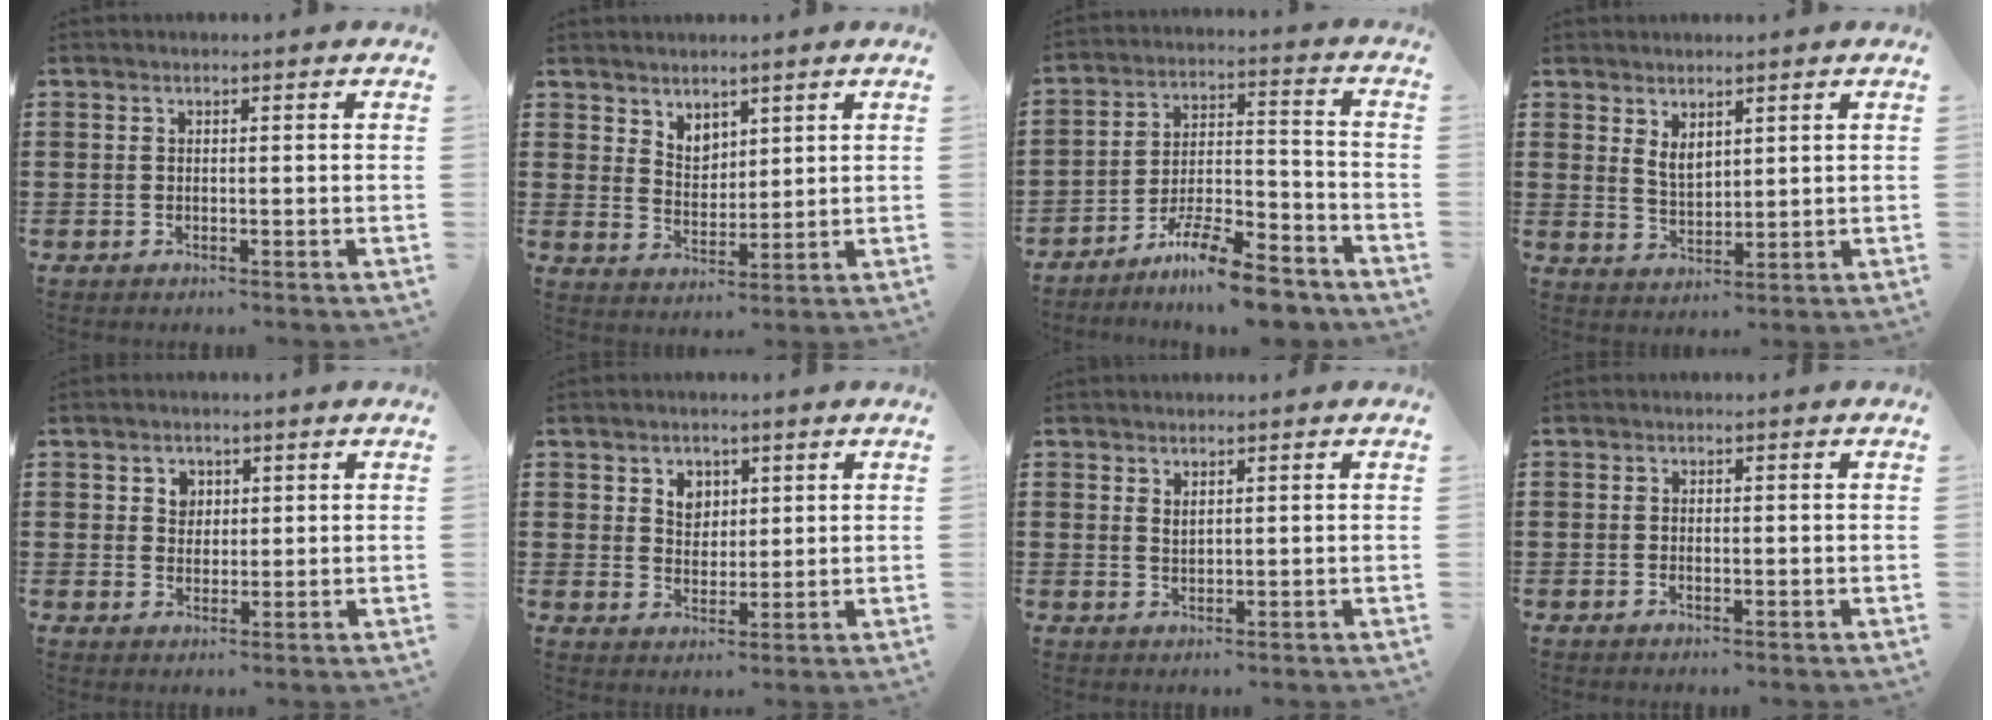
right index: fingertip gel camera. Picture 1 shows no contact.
{"total": 3.7, "force": [3.1, 2.0, 0.1], "torque": [-0.014, -0.002, 0.059]}
{"total": 10.8, "force": [-9.4, 1.5, 5.0], "torque": [-0.075, 0.036, -0.178]}
{"total": 3.2, "force": [2.1, 1.7, 1.8], "torque": [-0.040, 0.005, 0.039]}
{"total": 2.4, "force": [1.0, 2.0, 0.7], "torque": [-0.022, 0.010, 0.017]}
{"total": 3.4, "force": [1.8, 2.7, 1.1], "torque": [-0.025, 0.008, 0.030]}
{"total": 1.3, "force": [1.0, 0.5, 0.5], "torque": [-0.012, 0.003, 0.019]}
{"total": 1.0, "force": [-0.3, 0.5, 0.8], "torque": [-0.017, -0.001, -0.005]}